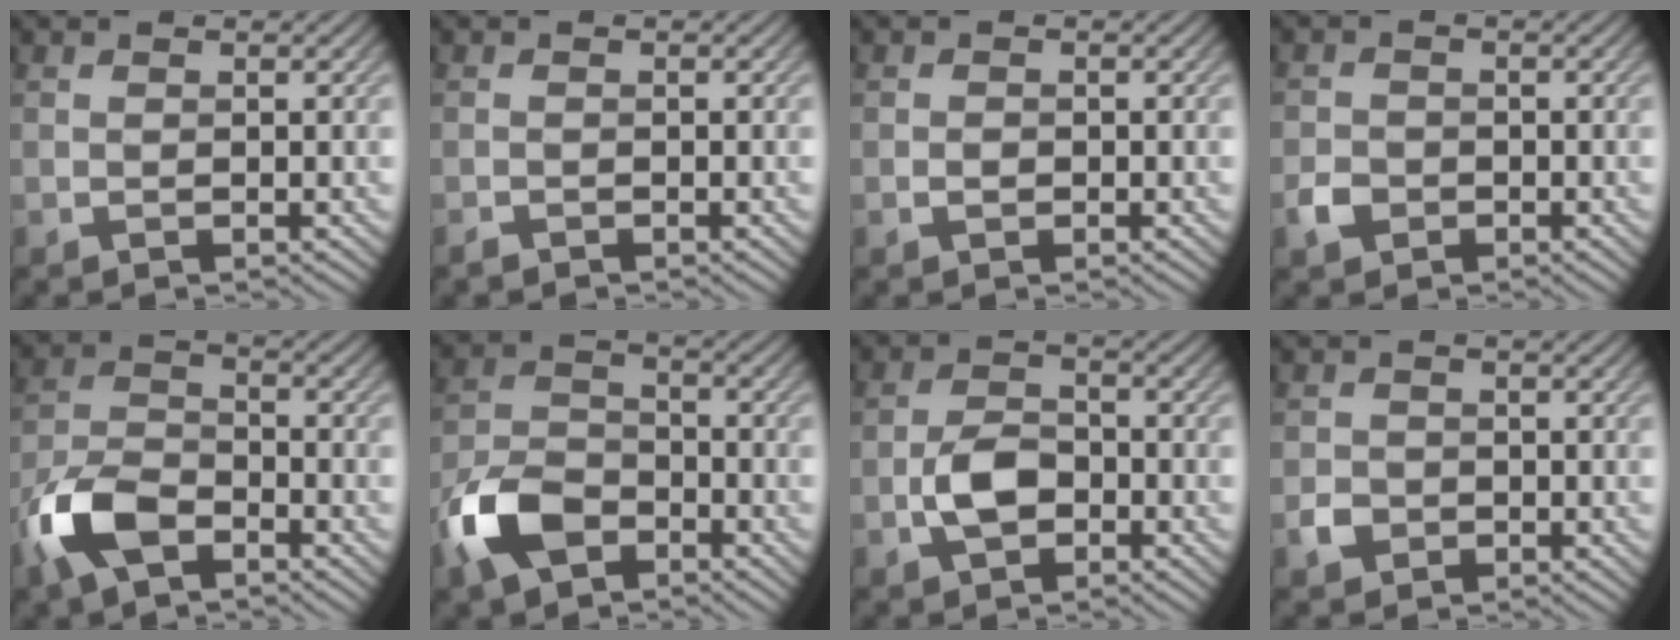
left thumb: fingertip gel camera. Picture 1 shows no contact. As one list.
[{"total": 0.8, "force": [-0.8, 0.3, 0.2], "torque": [-0.005, -0.003, -0.016]}, {"total": 1.0, "force": [-0.4, 0.7, 0.6], "torque": [-0.012, -0.003, -0.010]}, {"total": 2.4, "force": [-1.2, 1.8, 0.8], "torque": [-0.015, -0.003, -0.027]}, {"total": 8.1, "force": [-4.8, 4.0, 5.2], "torque": [-0.118, -0.002, -0.111]}, {"total": 8.6, "force": [-5.0, 4.9, 5.0], "torque": [-0.117, -0.002, -0.111]}, {"total": 4.7, "force": [-2.0, 2.9, 3.2], "torque": [-0.067, 0.004, -0.043]}, {"total": 2.1, "force": [-1.0, 1.7, 0.6], "torque": [-0.010, -0.003, -0.023]}]